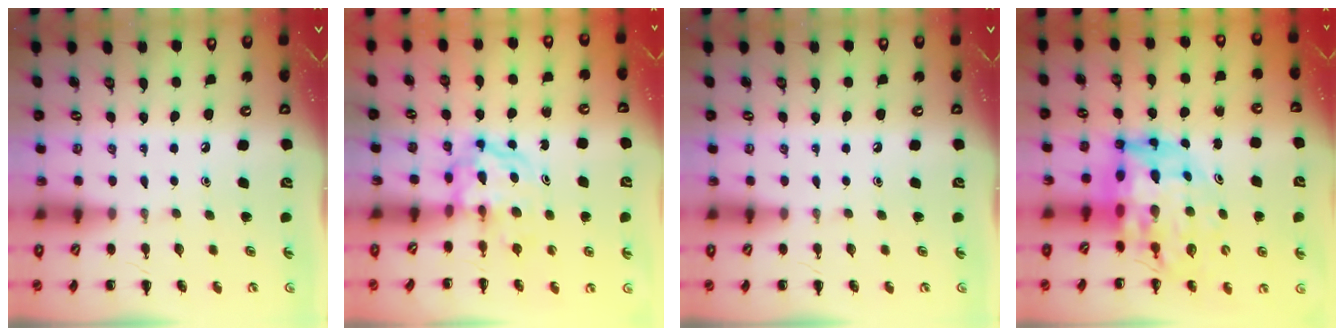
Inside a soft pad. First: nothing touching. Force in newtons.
{"total": 3.8, "press": 3.8, "slide": 0.5}
{"total": 0.0}
{"total": 11.1, "press": 10.6, "slide": 3.5}